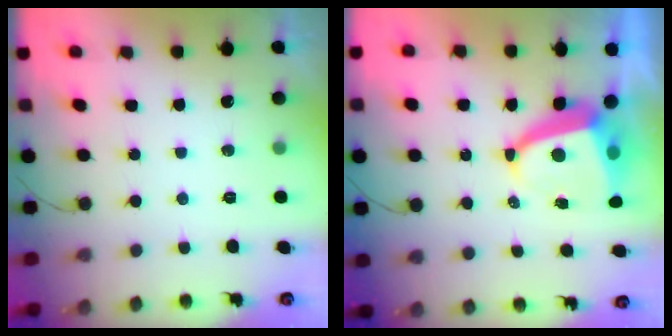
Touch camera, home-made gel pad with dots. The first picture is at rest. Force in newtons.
{"total": 8.6, "press": 8.5, "slide": 1.0}